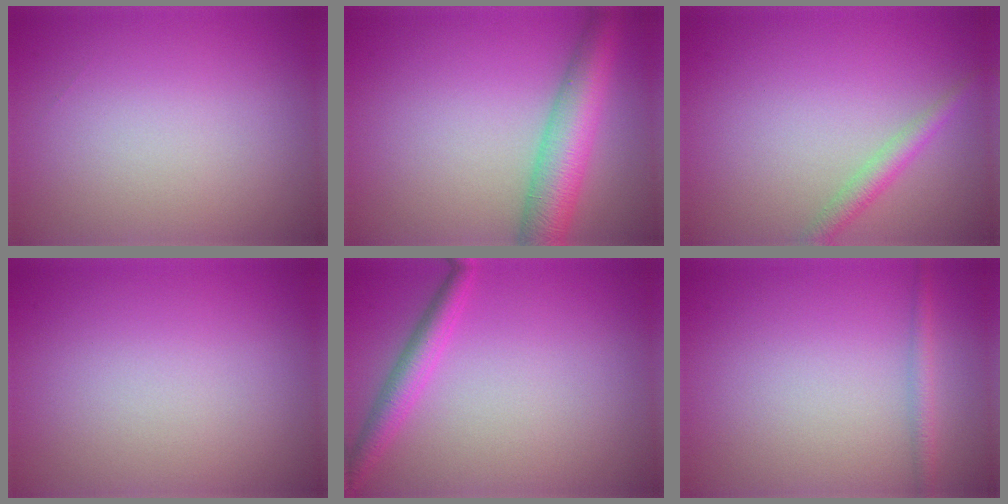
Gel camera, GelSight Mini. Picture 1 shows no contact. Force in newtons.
{"total": 6.4, "press": 6.4, "slide": 0.3}
{"total": 2.0, "press": 2.0, "slide": 0.0}
{"total": 0.0}
{"total": 2.6, "press": 2.6, "slide": 0.1}
{"total": 1.5, "press": 1.5, "slide": 0.0}